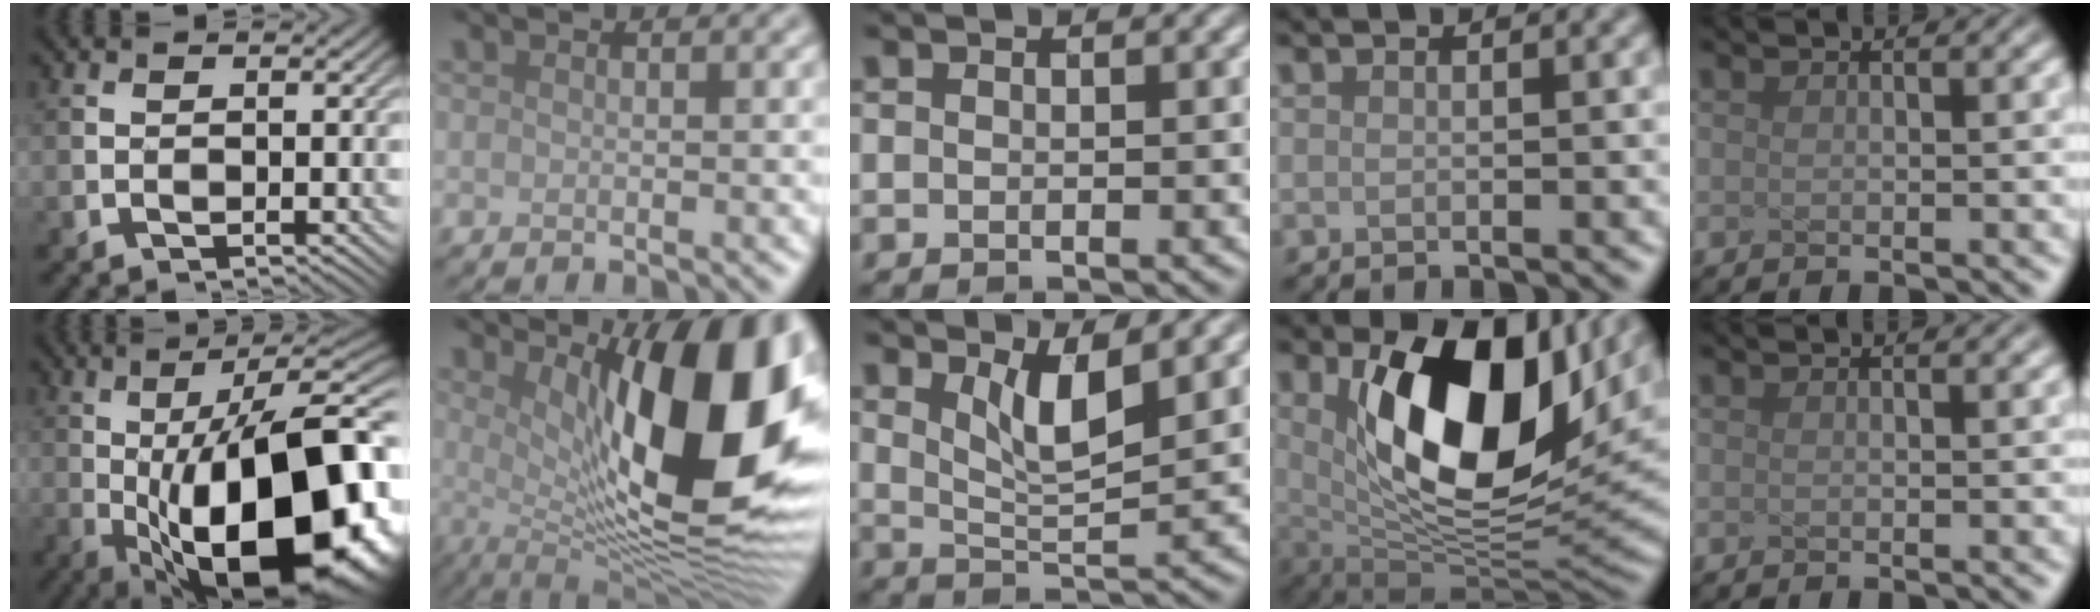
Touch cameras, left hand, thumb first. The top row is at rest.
{"thumb": {"total": 22.4, "force": [-4.1, 8.9, 20.2], "torque": [-0.280, 0.015, -0.072]}, "index": {"total": 14.8, "force": [2.7, 5.0, 13.7], "torque": [-0.170, -0.009, 0.045]}, "middle": {"total": 4.2, "force": [2.0, 1.1, 3.6], "torque": [-0.071, -0.013, 0.040]}, "ring": {"total": 14.0, "force": [3.4, 7.1, 11.6], "torque": [-0.176, -0.024, 0.063]}, "little": {"total": 0.7, "force": [0.5, 0.3, 0.5], "torque": [-0.002, 0.001, 0.003]}}